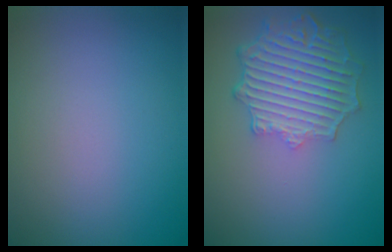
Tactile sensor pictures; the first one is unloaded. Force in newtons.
{"total": 6.5, "press": 5.0, "slide": 4.1}